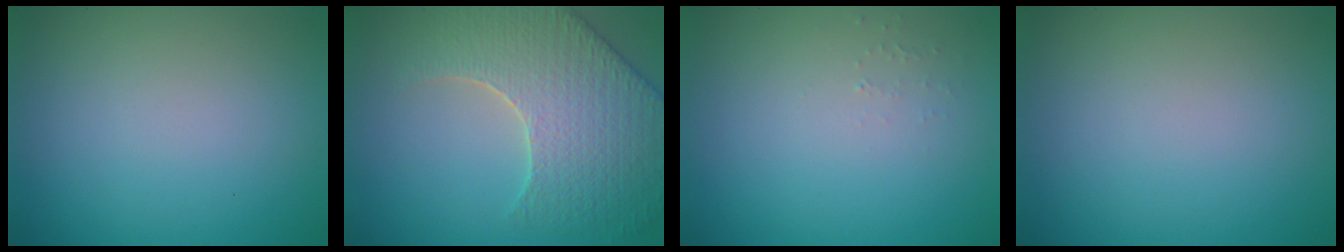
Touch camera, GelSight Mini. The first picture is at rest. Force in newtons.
{"total": 7.3, "press": 6.0, "slide": 4.1}
{"total": 0.5, "press": 0.5, "slide": 0.1}
{"total": 0.0}